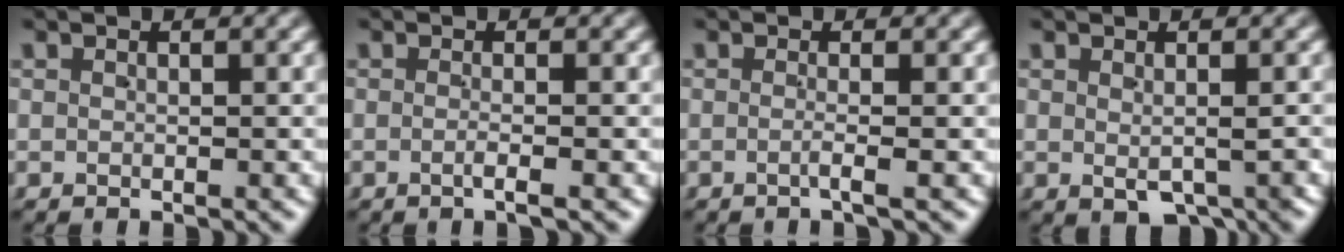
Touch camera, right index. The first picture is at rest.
{"total": 1.4, "force": [-0.9, -0.2, 1.1], "torque": [-0.025, -0.002, -0.017]}
{"total": 1.2, "force": [-0.7, -0.4, 0.9], "torque": [-0.025, -0.003, -0.015]}
{"total": 2.7, "force": [-1.3, 1.0, 2.2], "torque": [-0.024, -0.016, -0.003]}